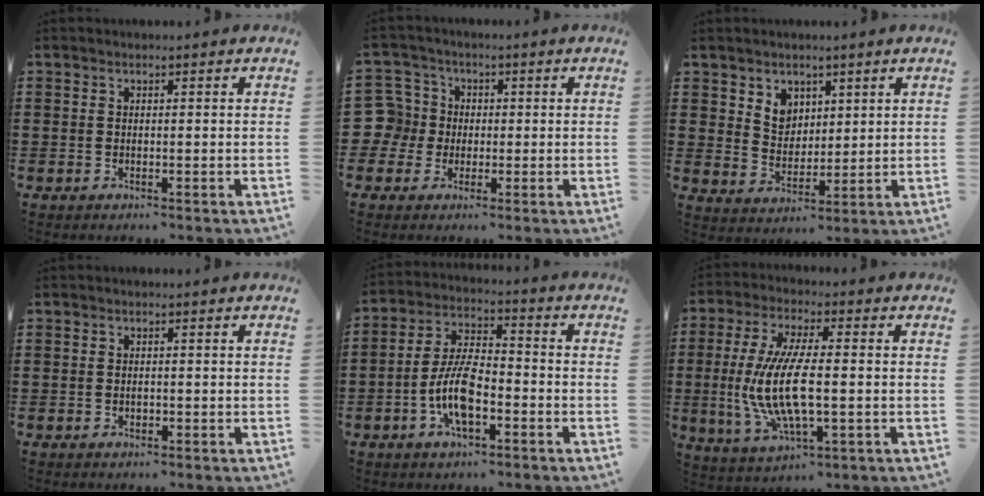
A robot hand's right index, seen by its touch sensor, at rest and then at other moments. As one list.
[{"total": 6.2, "force": [-0.5, 6.1, 1.1], "torque": [-0.068, 0.006, -0.015]}, {"total": 5.0, "force": [3.0, 3.9, 0.9], "torque": [-0.039, 0.006, 0.056]}, {"total": 0.8, "force": [-0.1, 0.4, 0.7], "torque": [-0.015, 0.000, -0.003]}, {"total": 9.0, "force": [-3.0, 3.9, 7.5], "torque": [-0.173, -0.003, -0.062]}, {"total": 11.4, "force": [-1.2, 3.8, 10.7], "torque": [-0.245, -0.018, -0.029]}]